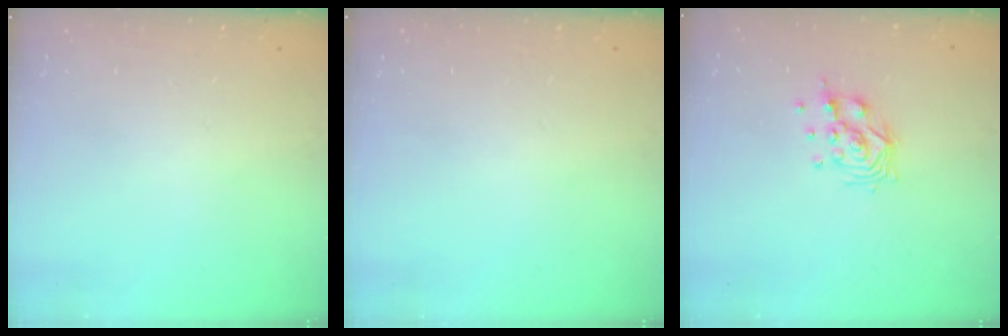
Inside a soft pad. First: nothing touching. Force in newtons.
{"total": 0.0}
{"total": 9.6, "press": 9.5, "slide": 1.2}